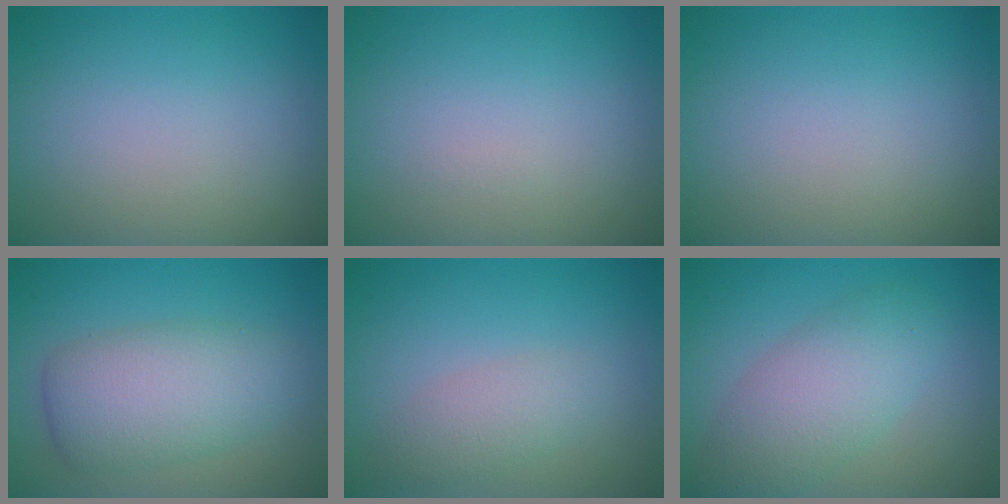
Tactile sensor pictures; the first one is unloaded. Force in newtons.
{"total": 0.0}
{"total": 0.0}
{"total": 6.0, "press": 6.0, "slide": 0.1}
{"total": 2.4, "press": 2.4, "slide": 0.1}
{"total": 5.4, "press": 5.4, "slide": 0.4}